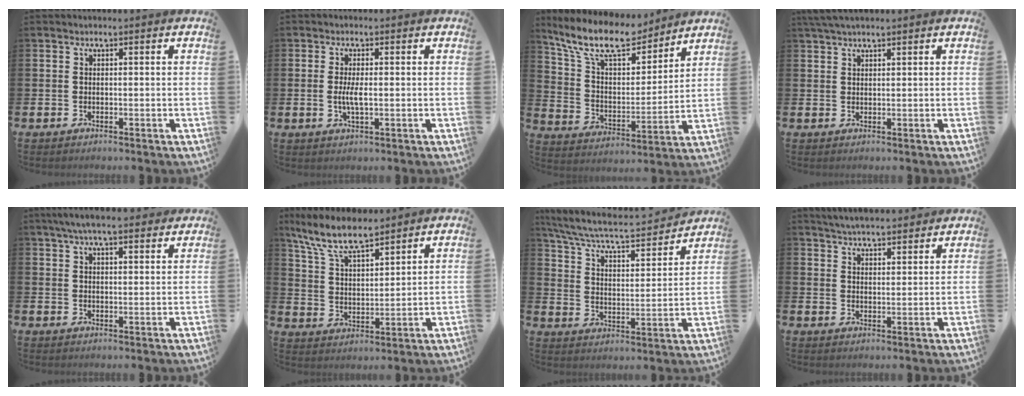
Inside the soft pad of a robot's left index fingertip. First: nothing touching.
{"total": 2.6, "force": [-0.2, 0.8, 2.5], "torque": [-0.046, -0.002, -0.004]}
{"total": 11.9, "force": [10.3, 3.5, 4.8], "torque": [-0.127, -0.060, 0.183]}
{"total": 2.5, "force": [2.1, 0.4, 1.2], "torque": [-0.034, 0.006, 0.040]}
{"total": 5.4, "force": [4.8, 0.8, 2.3], "torque": [-0.057, -0.008, 0.087]}
{"total": 8.8, "force": [7.7, 2.0, 3.9], "torque": [-0.109, -0.029, 0.139]}
{"total": 7.1, "force": [6.5, 1.4, 2.6], "torque": [-0.087, -0.047, 0.105]}
{"total": 4.8, "force": [4.8, 0.4, 0.3], "torque": [-0.020, -0.025, 0.087]}